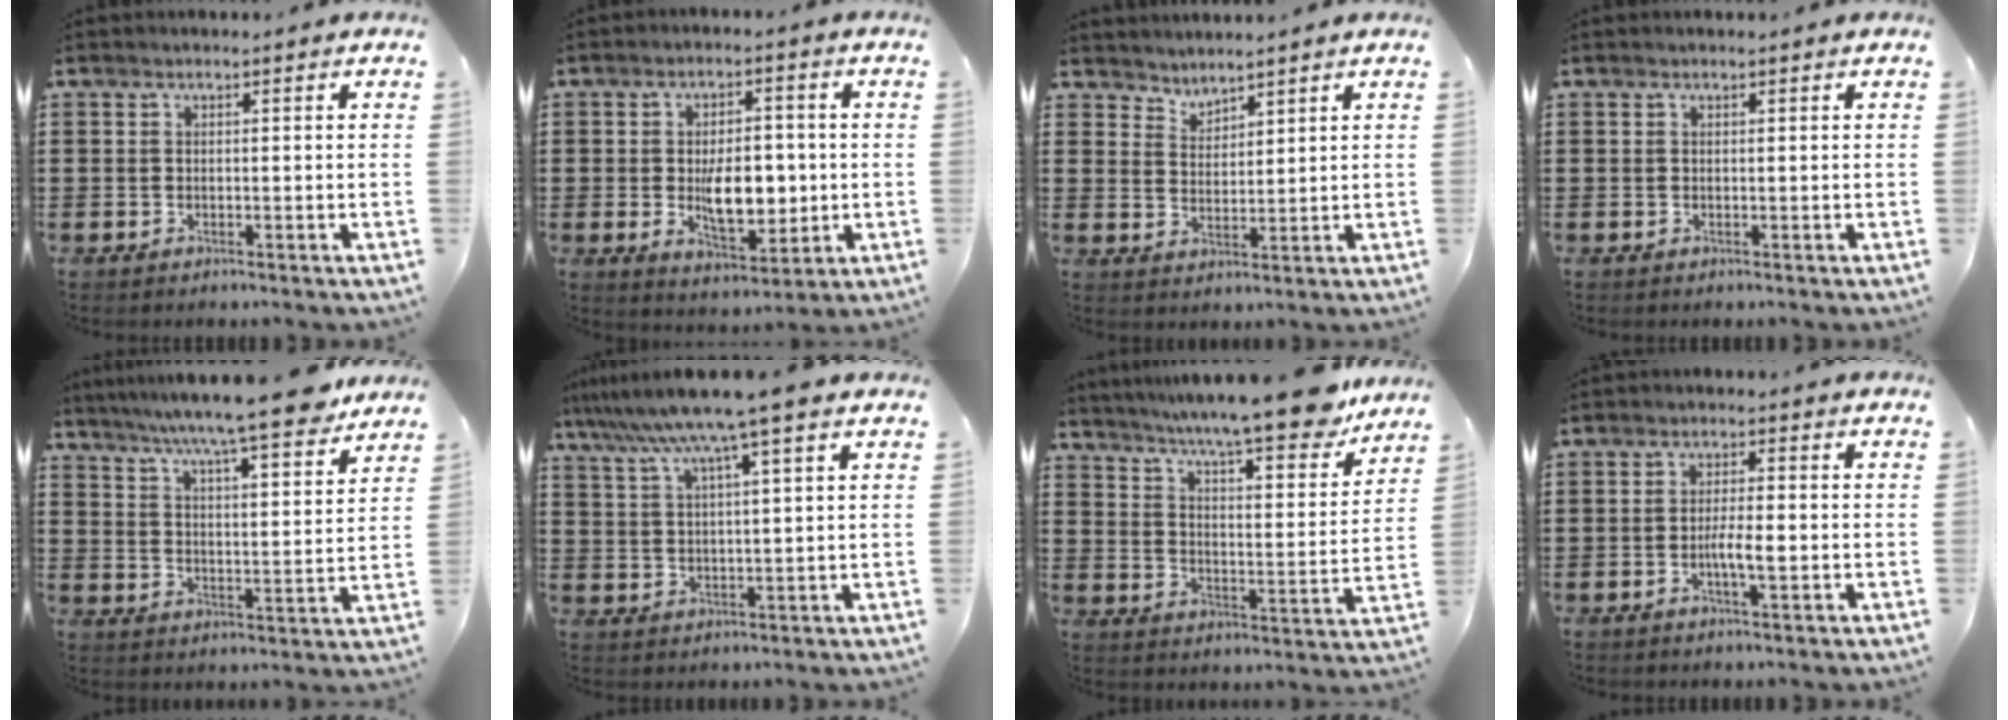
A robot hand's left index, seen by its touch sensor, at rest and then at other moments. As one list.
[{"total": 8.7, "force": [-0.8, 4.4, 7.5], "torque": [-0.123, -0.002, -0.021]}, {"total": 3.0, "force": [2.9, 0.3, -0.4], "torque": [-0.003, -0.009, 0.056]}, {"total": 0.0}, {"total": 9.6, "force": [8.5, -0.1, 4.6], "torque": [-0.102, -0.048, 0.142]}, {"total": 8.5, "force": [6.2, -0.5, 5.8], "torque": [-0.130, -0.023, 0.105]}, {"total": 11.2, "force": [9.9, 0.0, 5.4], "torque": [-0.115, -0.060, 0.165]}, {"total": 3.7, "force": [-1.0, 0.8, 3.5], "torque": [-0.061, 0.000, -0.017]}]